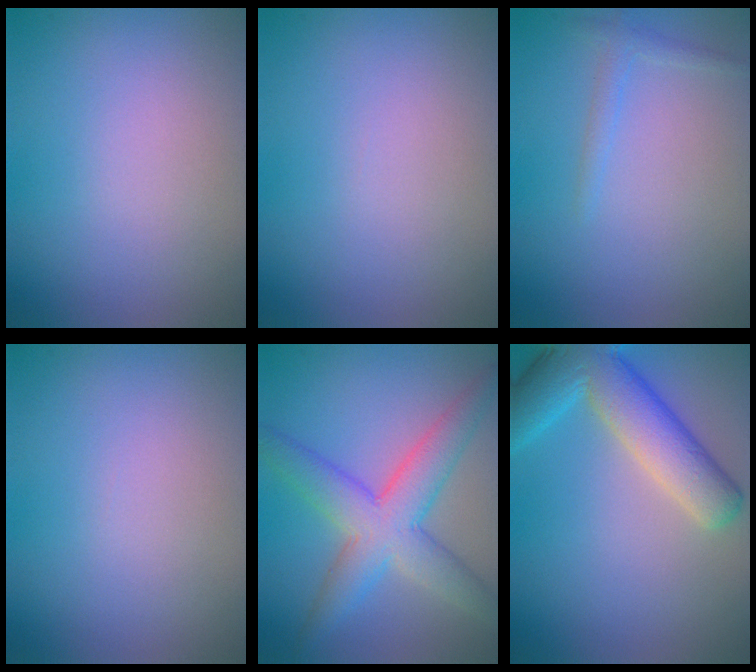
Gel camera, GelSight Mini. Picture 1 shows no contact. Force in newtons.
{"total": 0.0}
{"total": 1.1, "press": 1.1, "slide": 0.0}
{"total": 0.0}
{"total": 6.1, "press": 6.1, "slide": 0.2}
{"total": 7.6, "press": 7.6, "slide": 0.6}